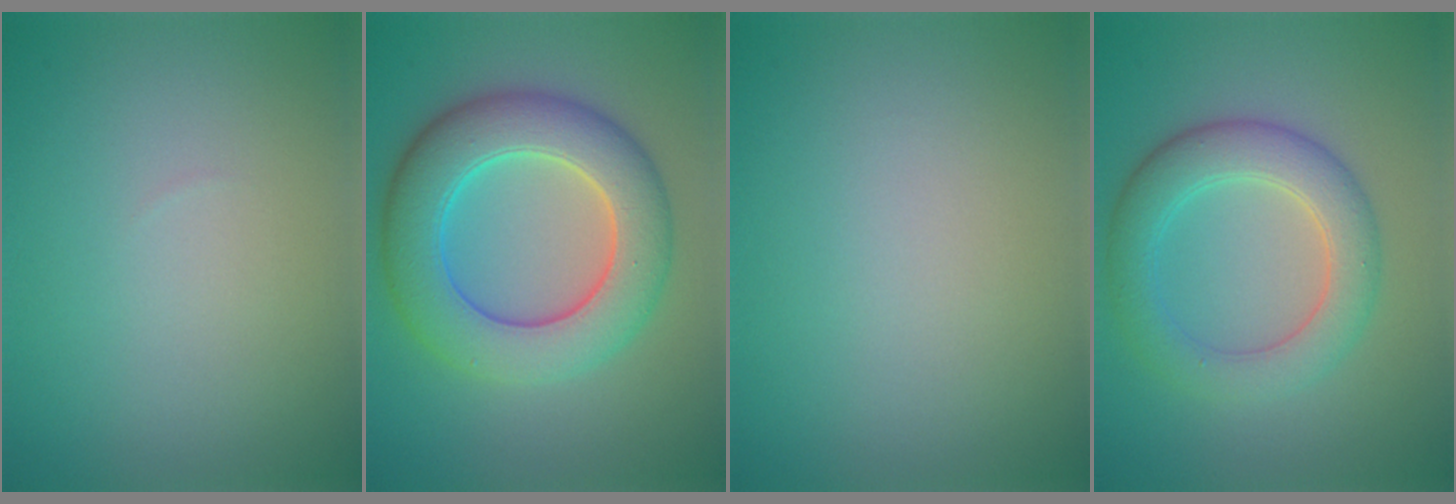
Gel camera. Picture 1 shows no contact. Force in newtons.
{"total": 8.8, "press": 8.8, "slide": 0.2}
{"total": 0.0}
{"total": 5.3, "press": 5.3, "slide": 0.1}